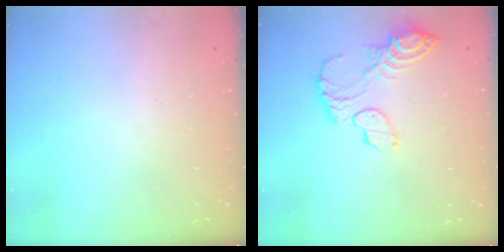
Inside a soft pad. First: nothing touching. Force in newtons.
{"total": 12.2, "press": 12.1, "slide": 1.1}